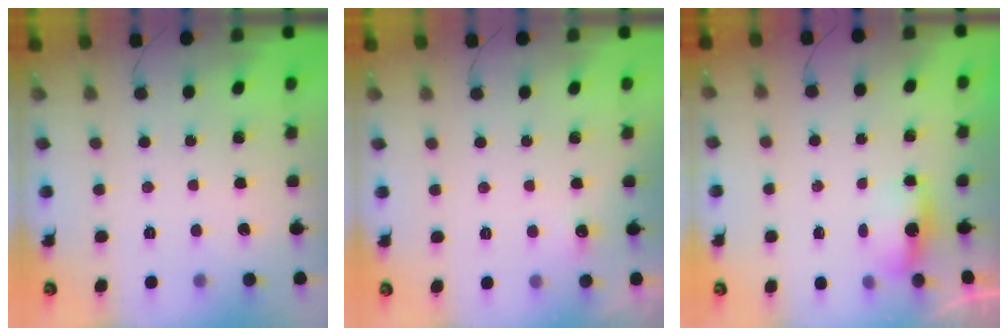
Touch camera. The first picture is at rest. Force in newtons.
{"total": 9.3, "press": 3.6, "slide": 8.6}
{"total": 3.8, "press": 3.7, "slide": 0.8}